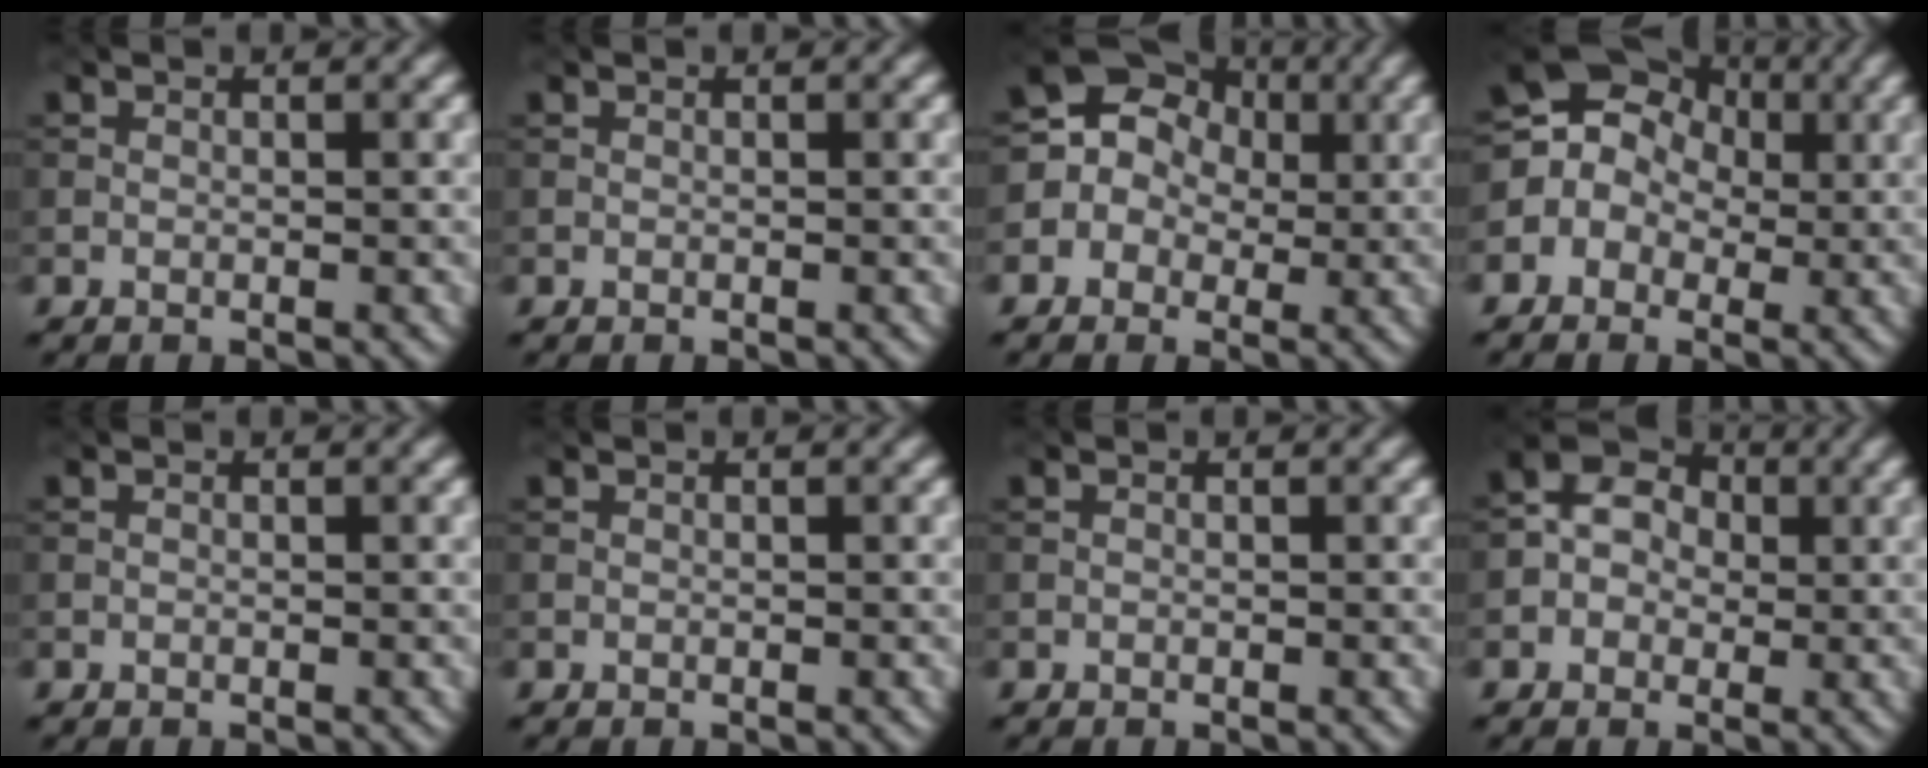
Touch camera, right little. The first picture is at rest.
{"total": 0.0}
{"total": 7.8, "force": [0.8, 7.3, 2.7], "torque": [-0.056, 0.047, -0.031]}
{"total": 8.0, "force": [-0.1, 7.4, 3.0], "torque": [-0.066, 0.041, -0.049]}
{"total": 0.0}
{"total": 0.0}
{"total": 0.0}
{"total": 5.3, "force": [-0.1, 4.7, 2.4], "torque": [-0.013, 0.034, -0.026]}